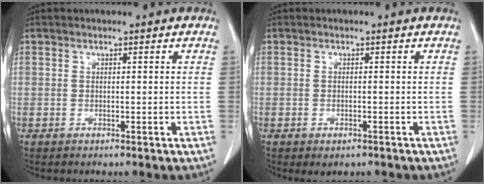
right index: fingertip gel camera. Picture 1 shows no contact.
{"total": 1.8, "force": [-1.2, 0.8, 1.1], "torque": [-0.014, -0.003, -0.007]}